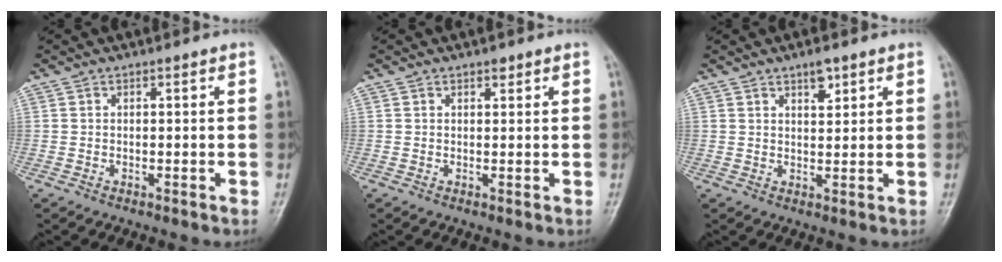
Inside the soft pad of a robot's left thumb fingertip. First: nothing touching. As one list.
[{"total": 1.1, "force": [0.8, 0.6, 0.6], "torque": [-0.004, -0.004, 0.010]}, {"total": 3.2, "force": [2.1, 1.3, 2.1], "torque": [-0.023, -0.013, 0.034]}]